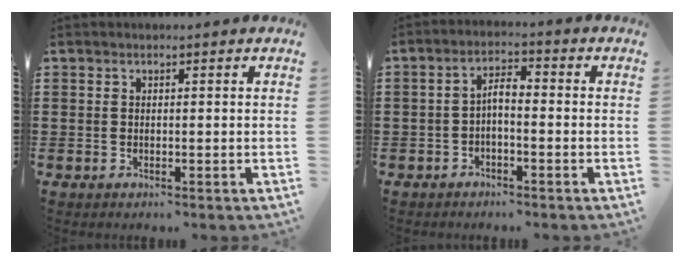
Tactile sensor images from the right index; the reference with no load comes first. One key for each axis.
{"total": 3.0, "fx": -1.1, "fy": 0.8, "fz": 2.7, "tx": -0.051, "ty": 0.009, "tz": -0.024}